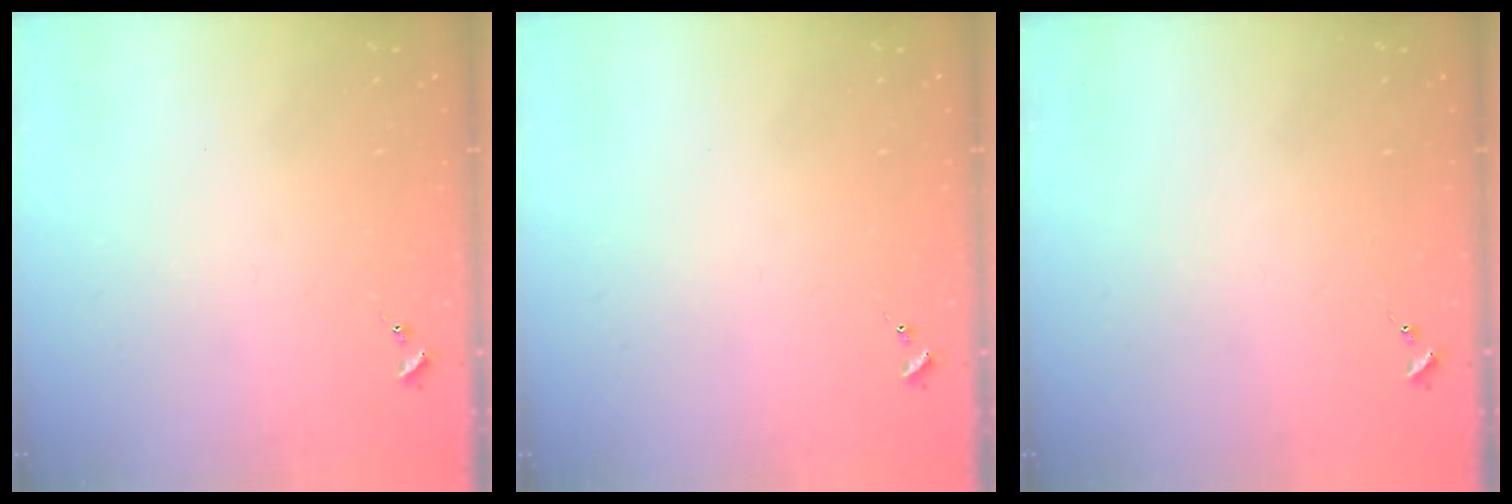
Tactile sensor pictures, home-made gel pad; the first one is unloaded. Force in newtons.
{"total": 0.0}
{"total": 0.0}